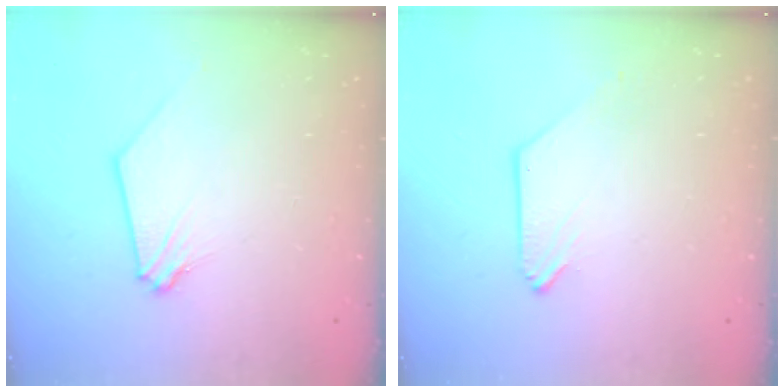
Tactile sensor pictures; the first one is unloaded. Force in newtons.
{"total": 0.0}